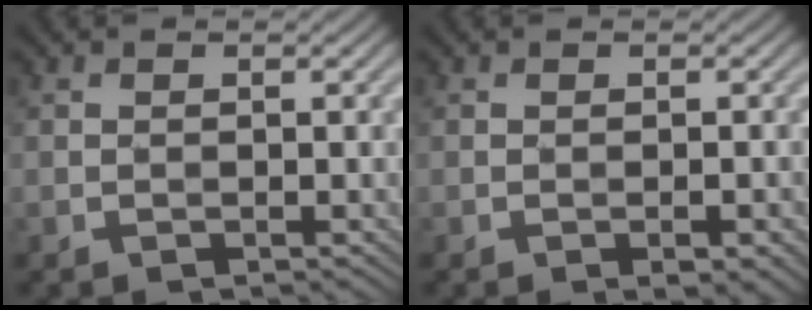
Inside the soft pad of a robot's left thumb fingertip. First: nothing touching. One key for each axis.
{"total": 1.5, "fx": -0.8, "fy": 0.2, "fz": 1.2, "tx": -0.019, "ty": 0.004, "tz": -0.011}